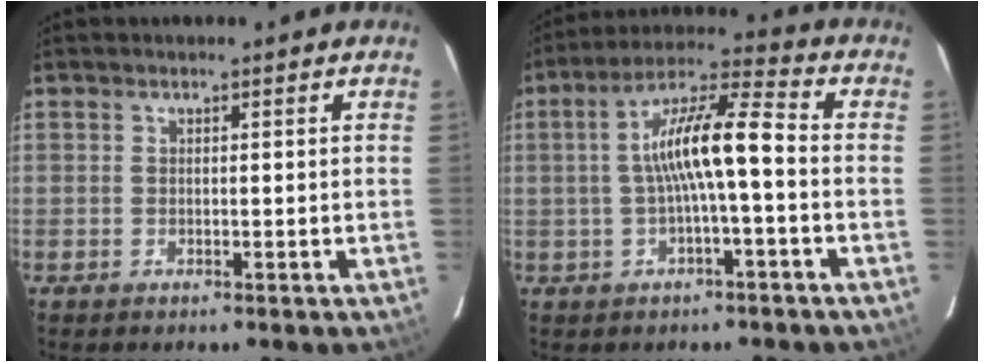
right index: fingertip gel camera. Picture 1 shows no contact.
{"total": 10.6, "force": [-1.2, 1.5, 10.4], "torque": [-0.193, 0.026, -0.021]}